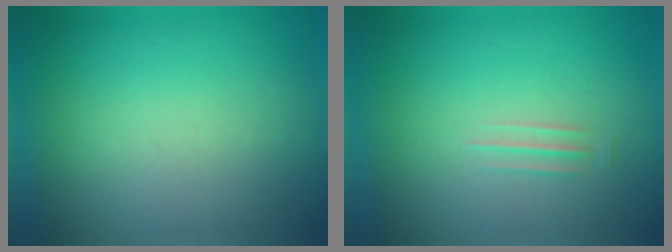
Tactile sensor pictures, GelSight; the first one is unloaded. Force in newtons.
{"total": 1.5}